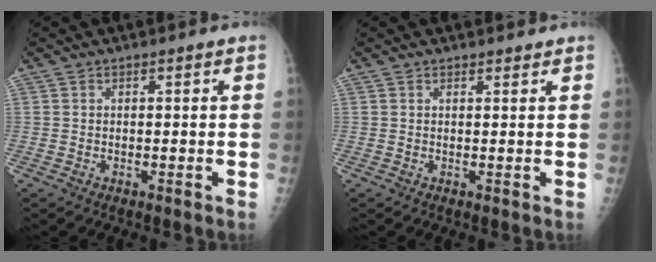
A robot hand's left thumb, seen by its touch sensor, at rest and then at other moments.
{"total": 1.0, "force": [1.0, 0.4, 0.1], "torque": [0.004, -0.004, 0.014]}